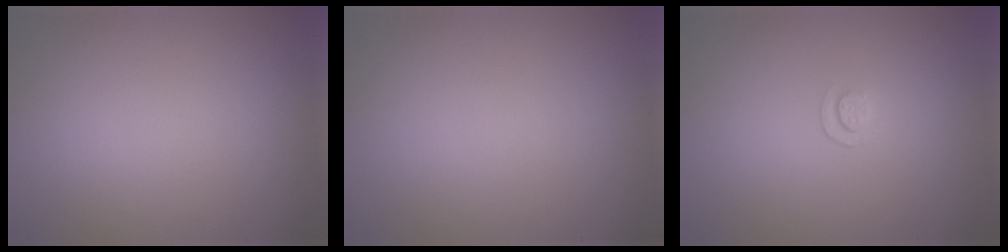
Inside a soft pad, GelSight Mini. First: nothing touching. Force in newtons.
{"total": 0.0}
{"total": 0.8, "press": 0.5, "slide": 0.7}